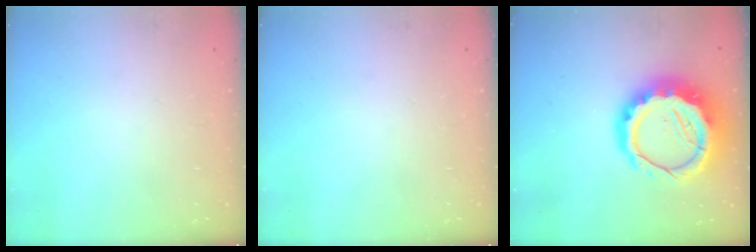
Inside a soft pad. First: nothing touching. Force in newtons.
{"total": 0.0}
{"total": 16.2, "press": 15.8, "slide": 3.5}